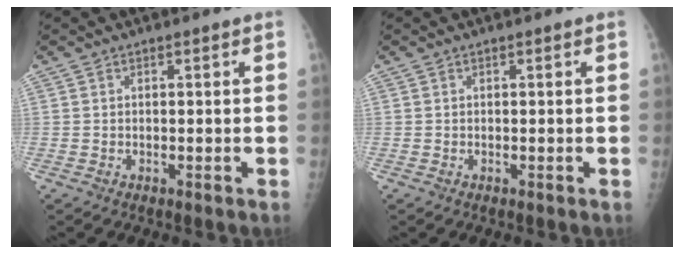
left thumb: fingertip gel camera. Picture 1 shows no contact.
{"total": 0.0}